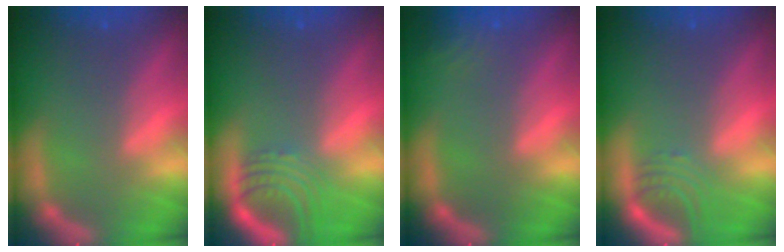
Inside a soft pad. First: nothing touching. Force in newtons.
{"total": 5.0}
{"total": 2.4}
{"total": 3.0}